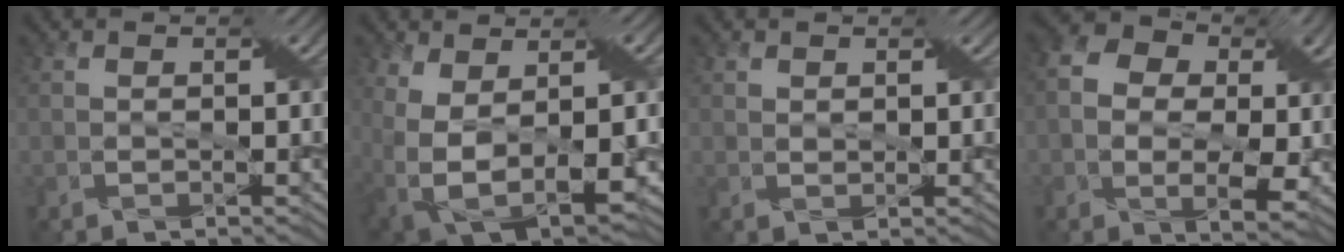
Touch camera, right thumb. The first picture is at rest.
{"total": 12.7, "force": [-0.5, 7.4, 10.2], "torque": [-0.221, -0.036, 0.015]}
{"total": 1.1, "force": [0.8, 0.6, 0.4], "torque": [-0.013, 0.001, 0.018]}
{"total": 11.3, "force": [0.7, 8.2, 7.7], "torque": [-0.163, -0.007, 0.017]}